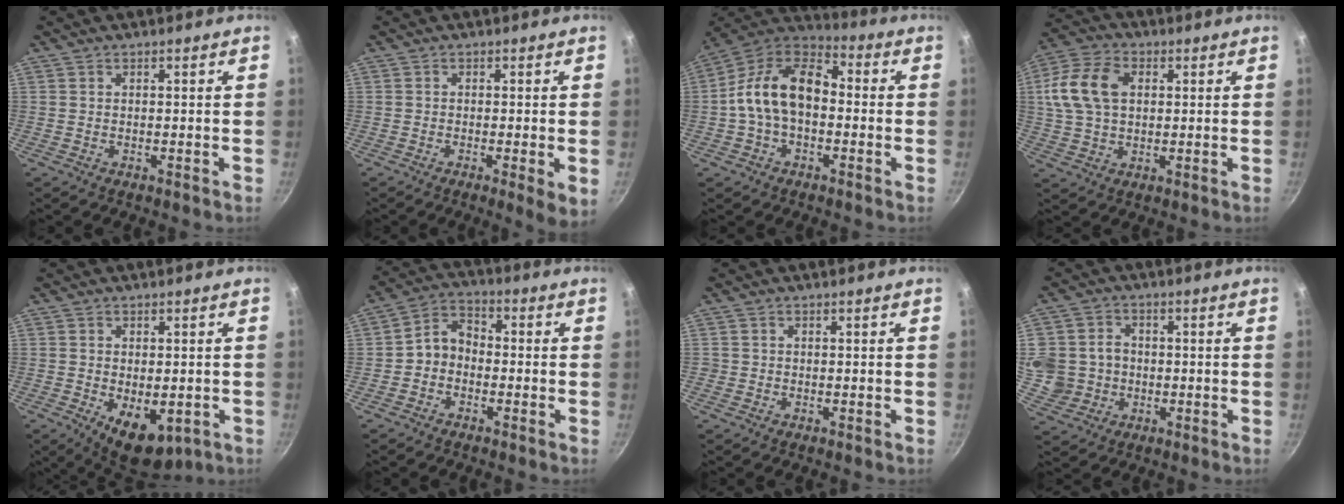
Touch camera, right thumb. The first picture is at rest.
{"total": 4.3, "force": [-1.0, 0.8, 4.1], "torque": [-0.058, -0.009, -0.013]}
{"total": 15.1, "force": [-0.9, 9.8, 11.4], "torque": [-0.178, 0.048, -0.037]}
{"total": 12.8, "force": [2.6, 8.8, 9.0], "torque": [-0.163, 0.015, 0.038]}
{"total": 9.5, "force": [-2.7, 5.4, 7.4], "torque": [-0.084, -0.004, -0.023]}
{"total": 5.9, "force": [-1.5, 4.6, 3.3], "torque": [-0.041, 0.033, -0.042]}
{"total": 0.7, "force": [-0.2, 0.6, 0.1], "torque": [0.000, 0.001, -0.006]}
{"total": 10.4, "force": [-0.5, 9.7, 3.8], "torque": [-0.065, 0.013, -0.004]}